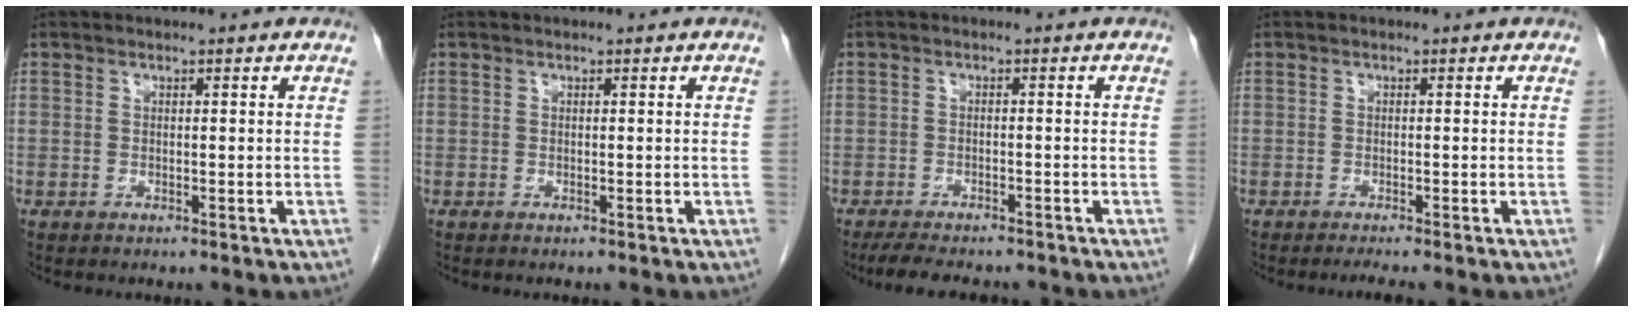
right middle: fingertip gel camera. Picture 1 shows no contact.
{"total": 0.0}
{"total": 7.6, "force": [-6.5, 2.2, 3.3], "torque": [-0.053, -0.011, -0.095]}
{"total": 1.7, "force": [-1.4, -0.4, 0.9], "torque": [-0.020, -0.006, -0.023]}